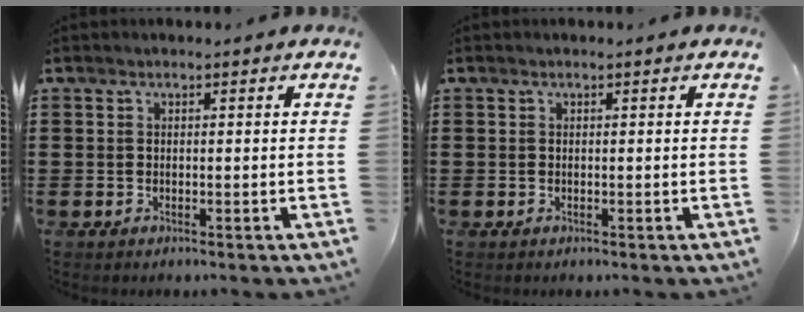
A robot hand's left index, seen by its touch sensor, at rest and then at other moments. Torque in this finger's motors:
{"motor_torque": [-0.05, -0.01, -0.02, 0.00]}